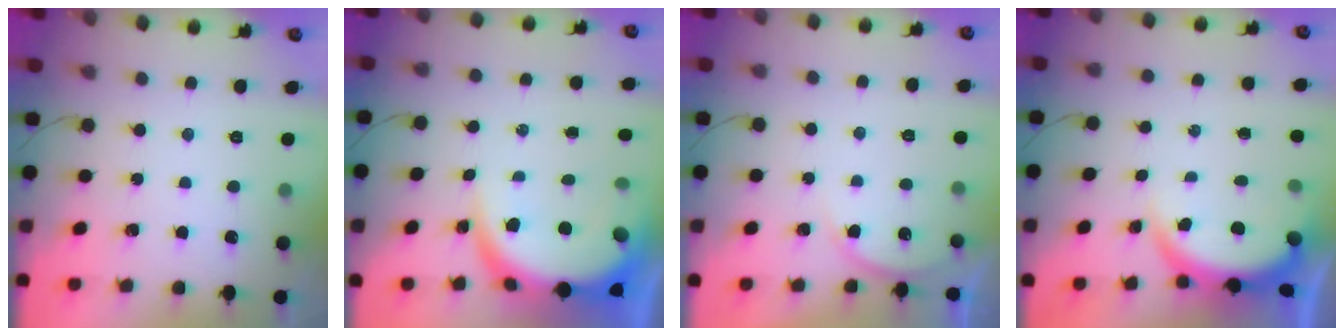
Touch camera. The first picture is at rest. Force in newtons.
{"total": 8.3, "press": 8.2, "slide": 1.1}
{"total": 3.2, "press": 3.1, "slide": 0.4}
{"total": 3.9, "press": 3.9, "slide": 0.1}